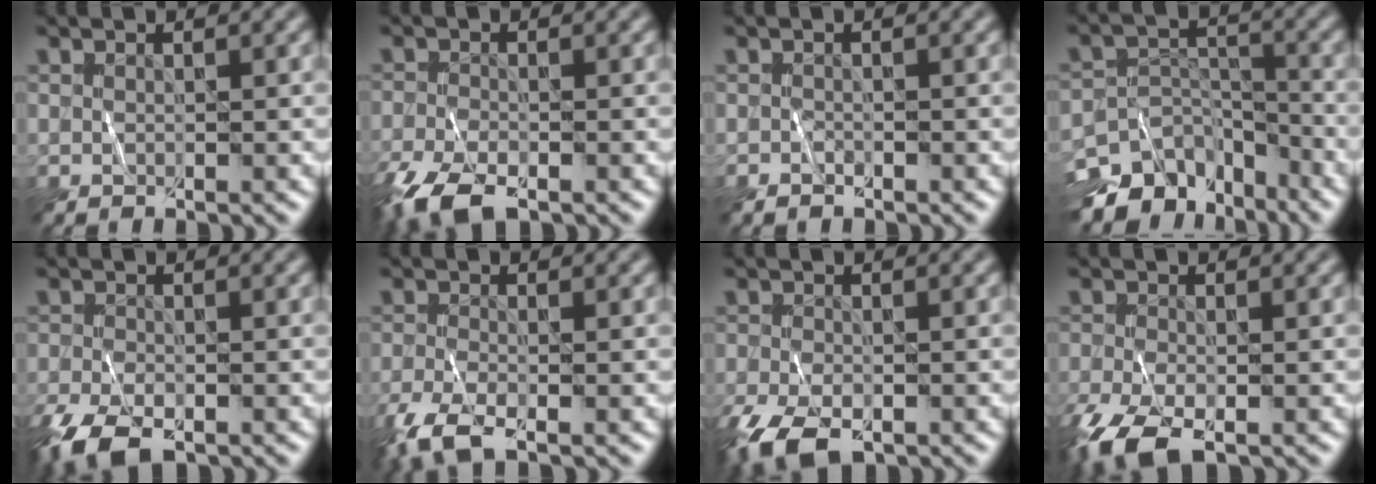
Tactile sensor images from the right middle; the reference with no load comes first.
{"total": 6.1, "force": [-4.2, 2.4, 3.7], "torque": [-0.076, -0.018, -0.086]}
{"total": 0.7, "force": [-0.5, 0.4, 0.1], "torque": [-0.002, -0.001, -0.009]}
{"total": 9.8, "force": [-7.1, 5.5, 3.8], "torque": [-0.062, -0.004, -0.119]}
{"total": 6.1, "force": [-4.1, 2.7, 3.6], "torque": [-0.072, -0.017, -0.081]}
{"total": 4.4, "force": [-2.9, 1.4, 3.0], "torque": [-0.073, -0.014, -0.066]}
{"total": 6.2, "force": [-3.9, 2.9, 3.8], "torque": [-0.075, -0.015, -0.074]}
{"total": 6.5, "force": [-4.1, 2.6, 4.3], "torque": [-0.099, -0.021, -0.084]}